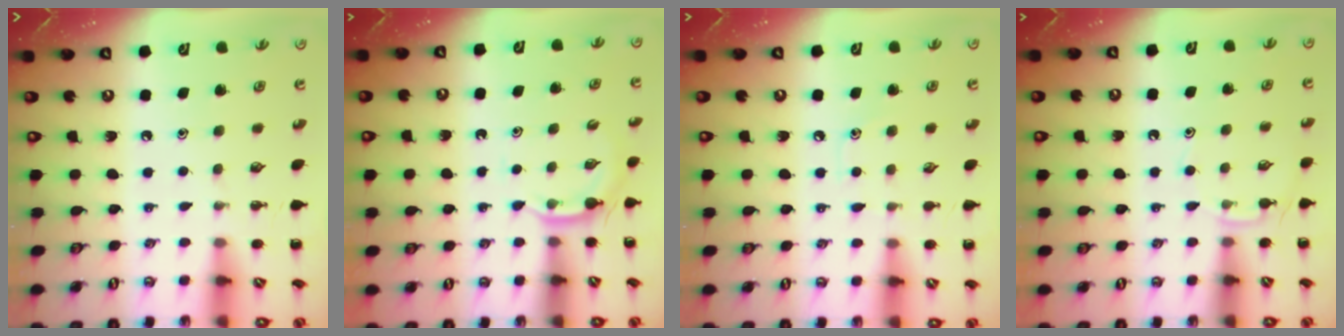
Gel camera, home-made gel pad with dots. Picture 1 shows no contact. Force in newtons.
{"total": 3.1, "press": 2.9, "slide": 1.1}
{"total": 6.5, "press": 6.1, "slide": 2.2}
{"total": 5.4, "press": 5.2, "slide": 1.4}